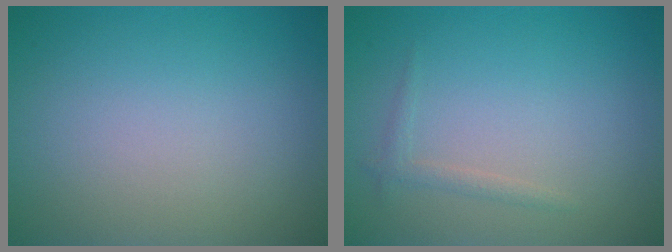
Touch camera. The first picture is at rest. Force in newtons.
{"total": 1.0, "press": 1.0, "slide": 0.0}